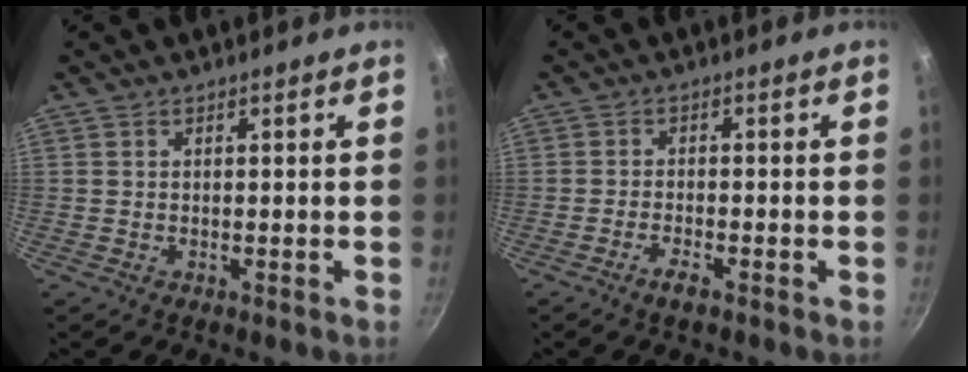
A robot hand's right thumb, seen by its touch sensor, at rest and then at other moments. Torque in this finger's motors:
{"motor_torque": [-0.28, 0.37, -0.12, 0.38, 0.04]}